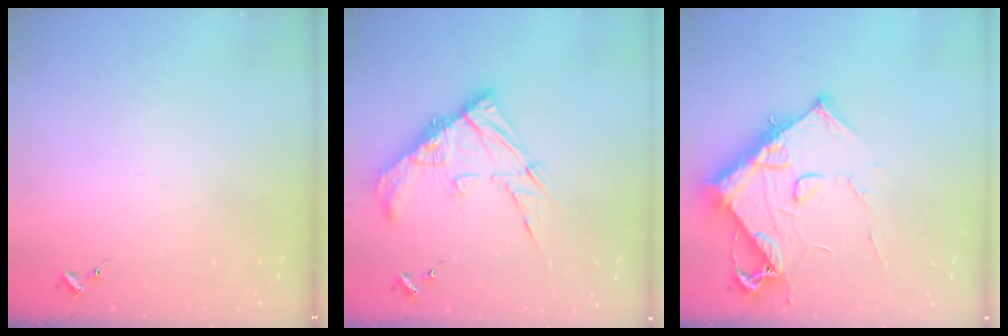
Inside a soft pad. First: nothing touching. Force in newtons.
{"total": 15.6, "press": 15.5, "slide": 1.4}
{"total": 13.1, "press": 13.1, "slide": 1.4}